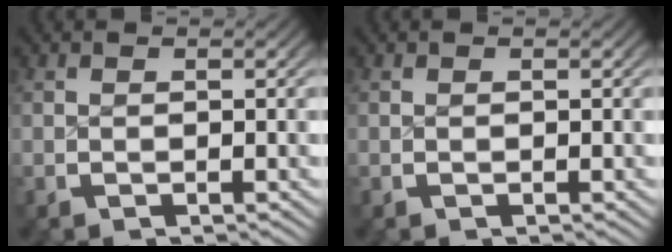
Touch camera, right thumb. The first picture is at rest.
{"total": 0.0}